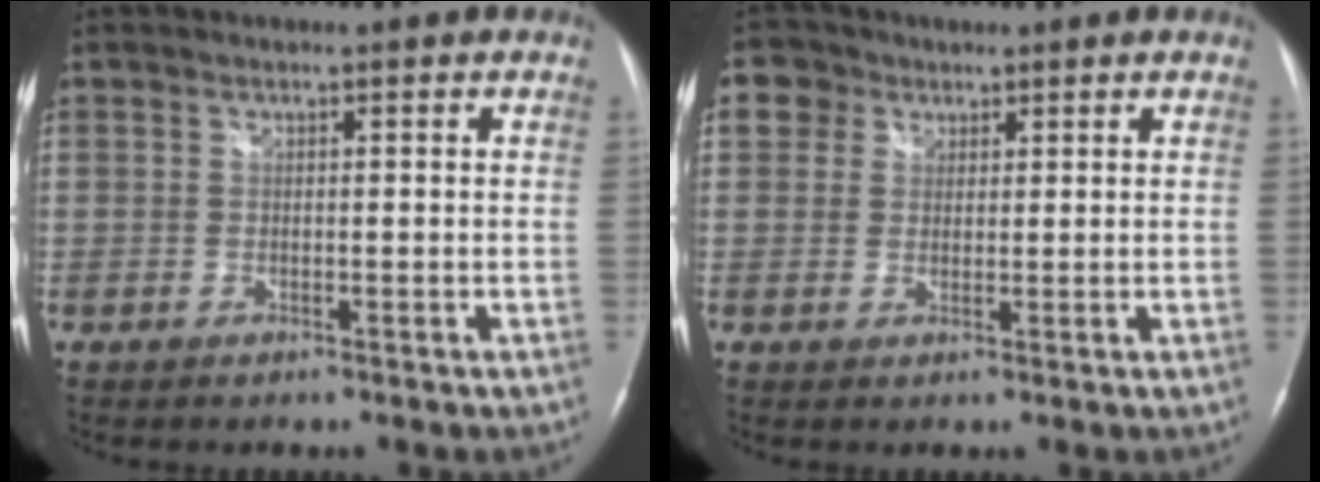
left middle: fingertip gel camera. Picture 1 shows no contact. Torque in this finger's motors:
{"motor_torque": [0.30, -0.24, -0.04, -0.01]}